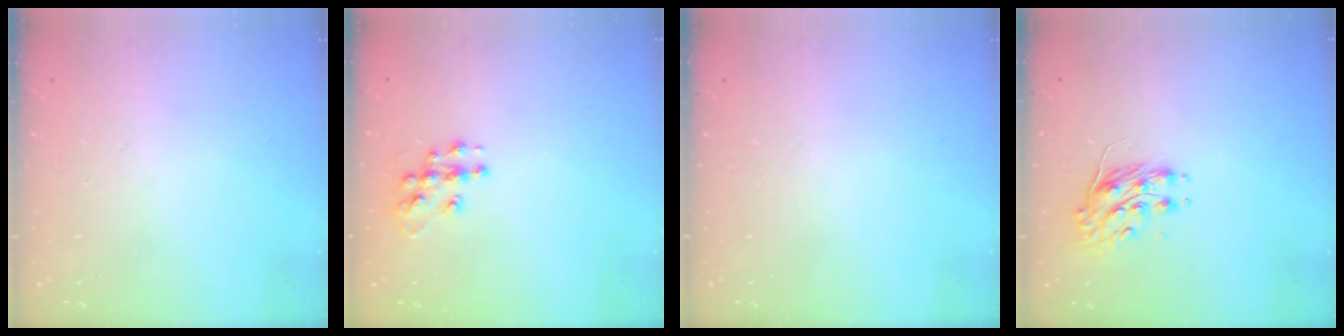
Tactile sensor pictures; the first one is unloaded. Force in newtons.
{"total": 9.4, "press": 9.4, "slide": 0.5}
{"total": 0.0}
{"total": 8.0, "press": 8.0, "slide": 0.4}